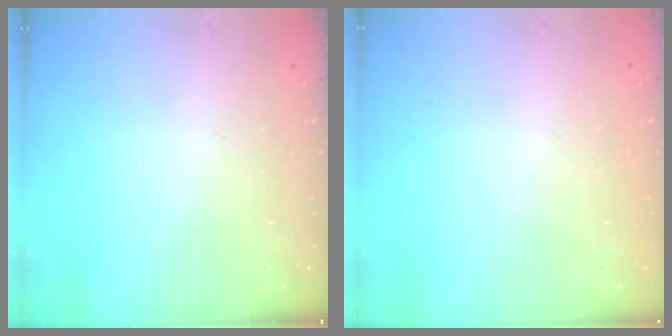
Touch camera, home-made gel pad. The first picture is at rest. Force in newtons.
{"total": 0.0}